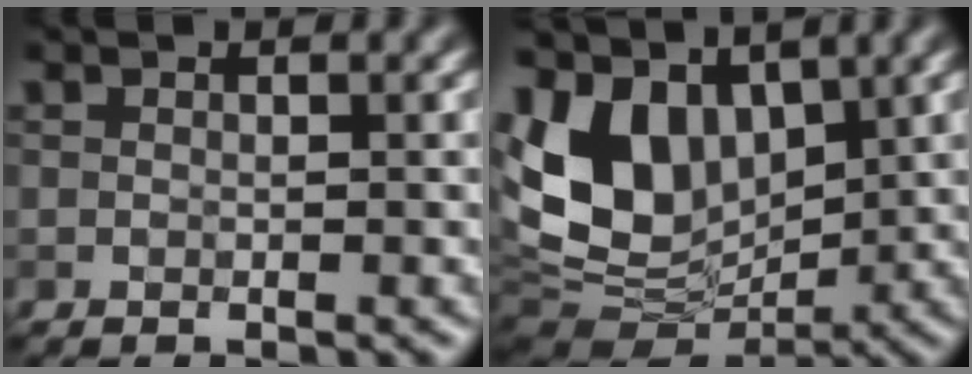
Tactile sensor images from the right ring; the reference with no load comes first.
{"total": 10.7, "force": [3.1, 7.1, 7.3], "torque": [-0.162, -0.005, 0.053]}